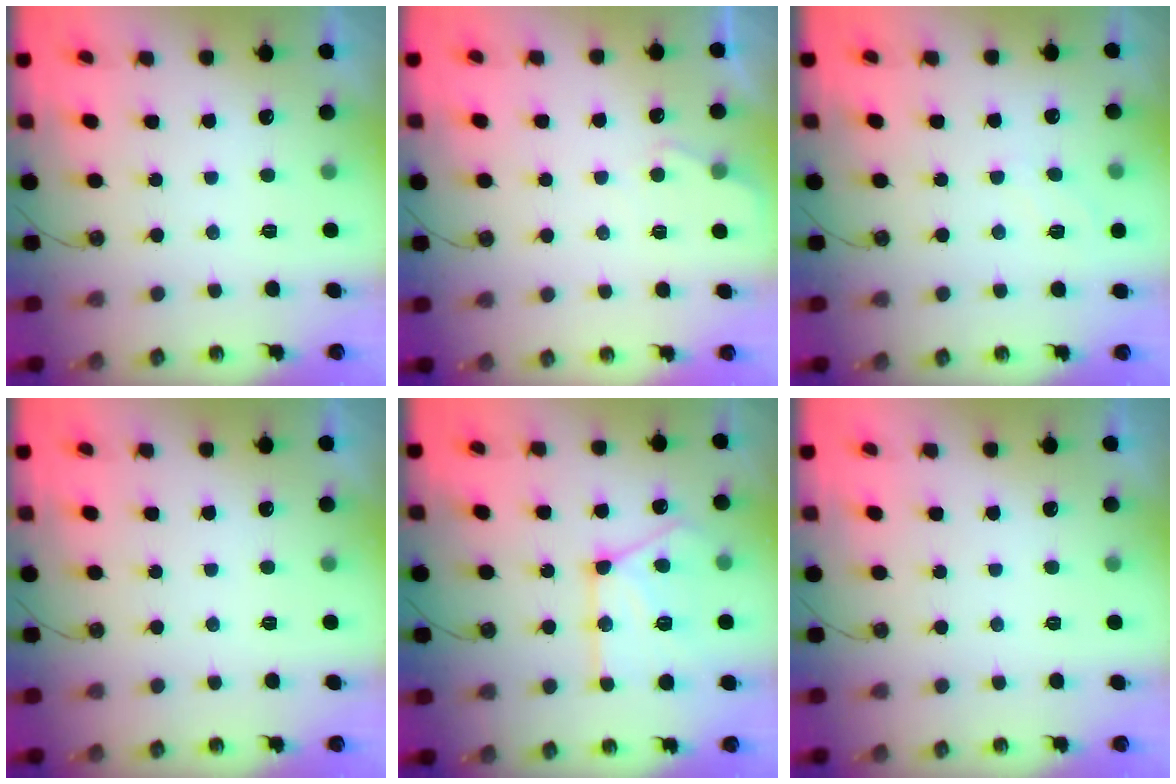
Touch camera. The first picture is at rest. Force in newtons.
{"total": 3.9, "press": 3.9, "slide": 0.4}
{"total": 3.7, "press": 3.7, "slide": 0.5}
{"total": 0.0}
{"total": 17.1, "press": 17.0, "slide": 1.4}
{"total": 0.0}